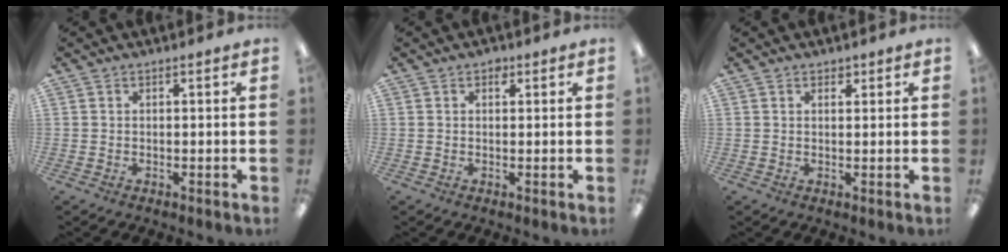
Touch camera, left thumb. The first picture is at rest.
{"total": 1.4, "force": [0.7, 1.0, 0.8], "torque": [-0.008, -0.001, 0.011]}
{"total": 1.3, "force": [1.0, 0.8, 0.5], "torque": [-0.002, -0.002, 0.017]}